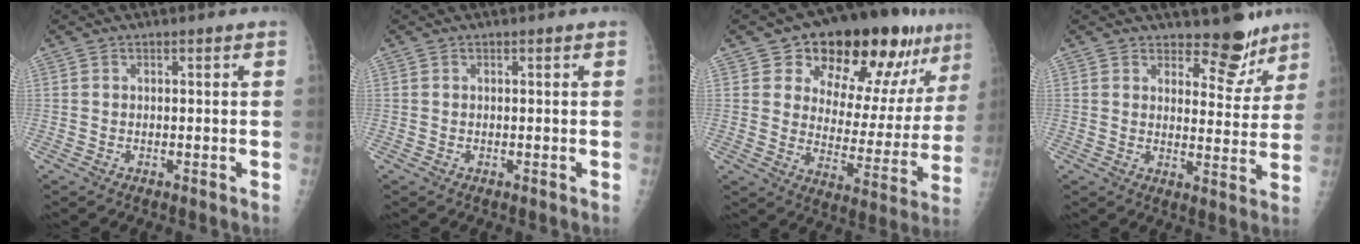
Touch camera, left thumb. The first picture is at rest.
{"total": 0.0}
{"total": 22.1, "force": [13.6, 10.5, 13.9], "torque": [-0.151, -0.049, 0.200]}
{"total": 8.0, "force": [6.7, 3.6, 2.5], "torque": [0.003, -0.054, 0.093]}